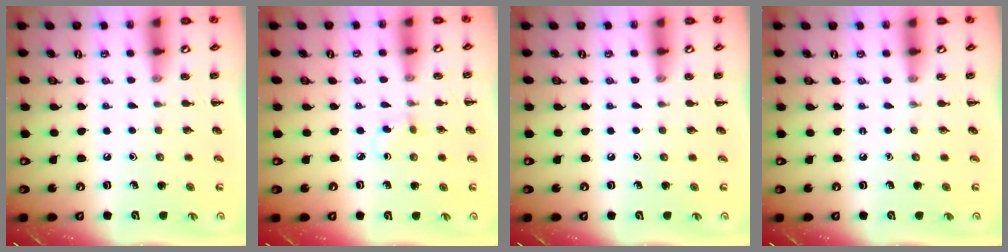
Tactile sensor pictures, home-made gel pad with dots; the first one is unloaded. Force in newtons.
{"total": 1.8, "press": 1.6, "slide": 0.8}
{"total": 0.0}
{"total": 0.0}